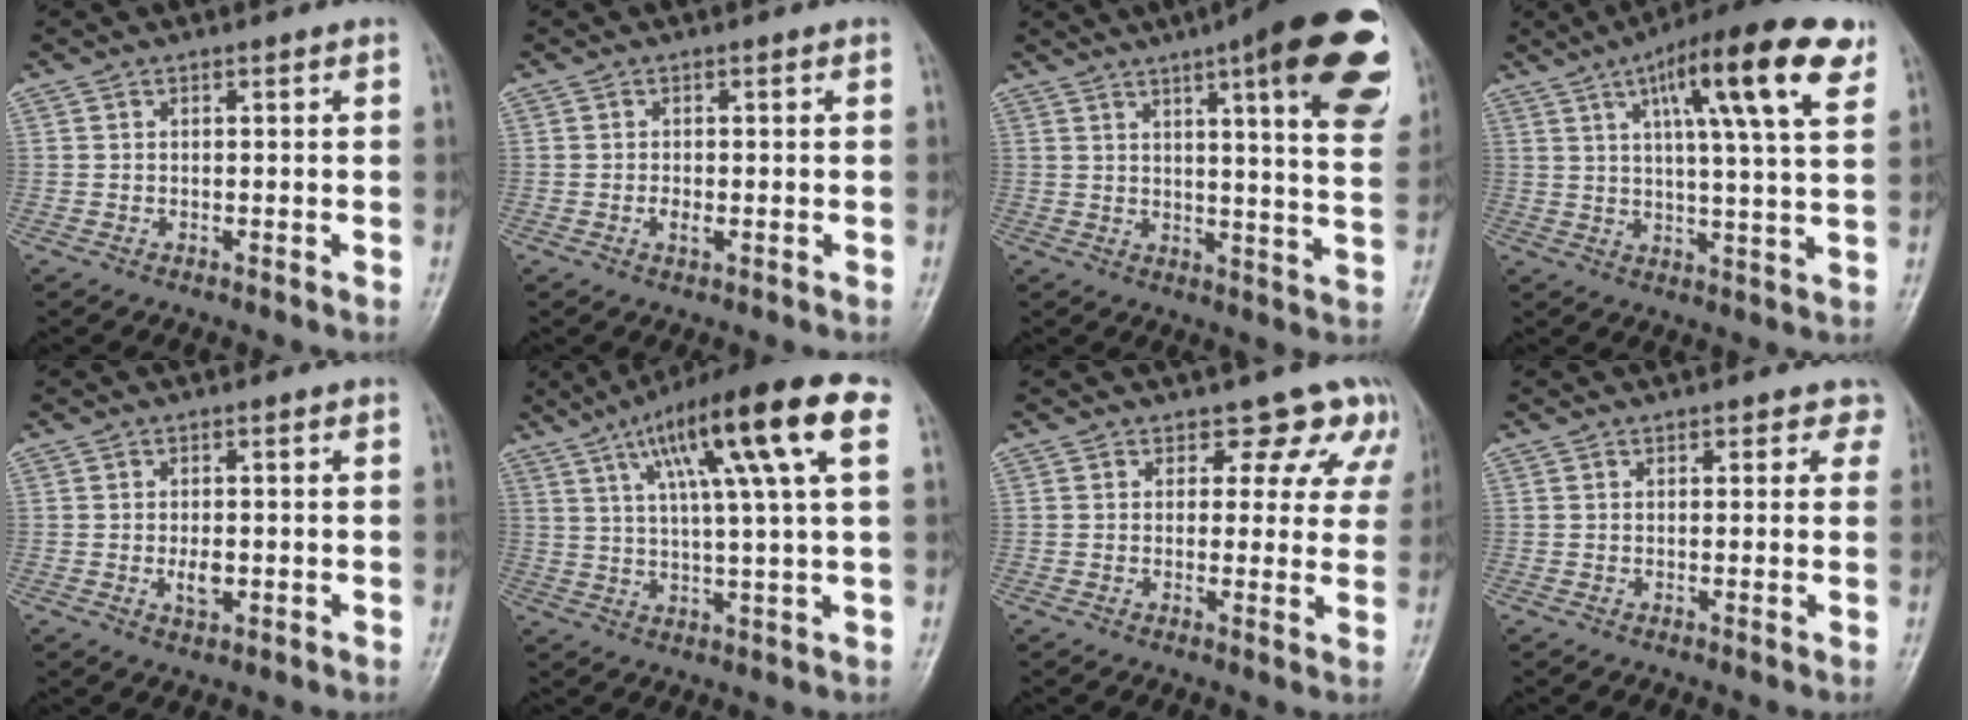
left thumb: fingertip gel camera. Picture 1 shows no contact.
{"total": 1.5, "force": [-0.4, 0.7, 1.3], "torque": [-0.024, -0.001, -0.007]}
{"total": 23.2, "force": [11.6, 4.6, 19.6], "torque": [-0.226, -0.032, 0.140]}
{"total": 17.9, "force": [8.2, 3.6, 15.4], "torque": [-0.219, -0.013, 0.117]}
{"total": 2.9, "force": [-0.5, 1.5, 2.4], "torque": [-0.041, -0.004, -0.005]}
{"total": 18.0, "force": [7.5, 2.5, 16.2], "torque": [-0.256, 0.008, 0.114]}
{"total": 7.6, "force": [5.8, 4.7, 1.5], "torque": [0.032, -0.026, 0.044]}
{"total": 2.7, "force": [1.8, 1.8, 1.0], "torque": [0.025, -0.005, 0.013]}